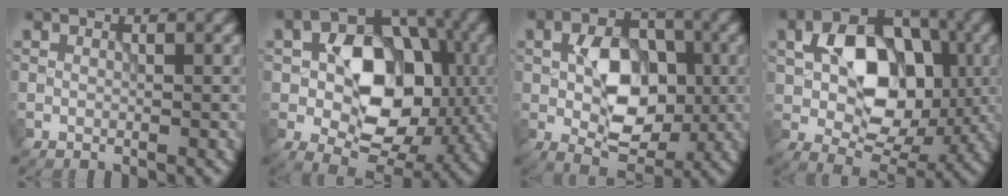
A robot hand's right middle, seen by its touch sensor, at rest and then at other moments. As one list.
[{"total": 10.9, "force": [-0.5, 7.4, 7.9], "torque": [-0.115, 0.010, -0.011]}, {"total": 7.4, "force": [-0.4, 4.7, 5.7], "torque": [-0.093, 0.001, -0.009]}, {"total": 9.9, "force": [0.5, 6.7, 7.3], "torque": [-0.113, 0.010, 0.005]}]